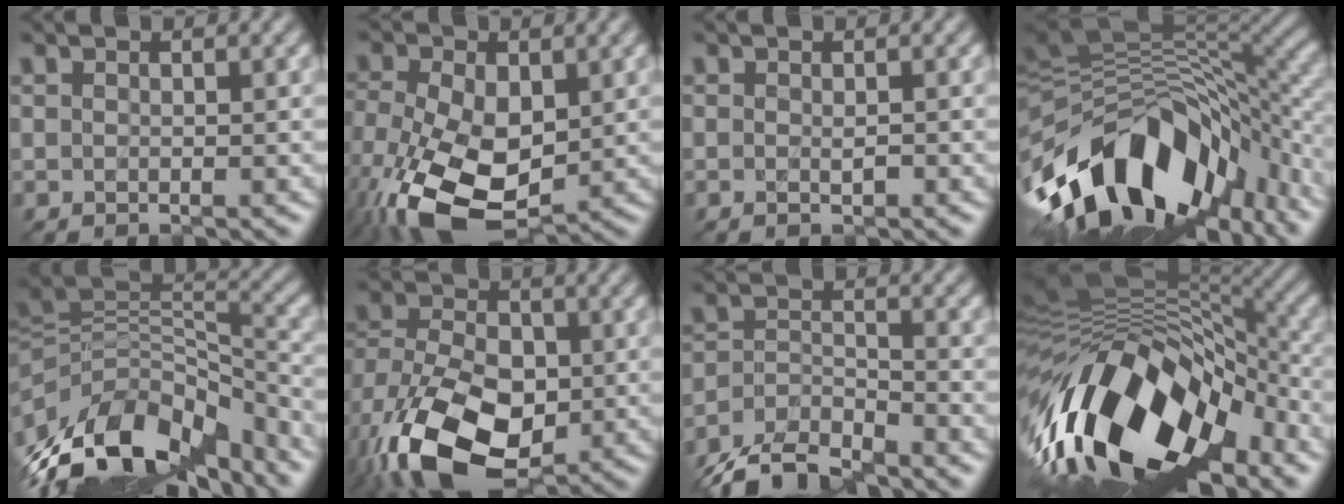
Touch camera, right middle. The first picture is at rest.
{"total": 11.6, "force": [-3.5, 6.6, 8.9], "torque": [-0.212, -0.031, -0.053]}
{"total": 0.0}
{"total": 14.3, "force": [-6.1, 8.3, 9.9], "torque": [-0.172, 0.013, -0.098]}
{"total": 12.7, "force": [-6.2, 7.3, 8.4], "torque": [-0.191, 0.005, -0.109]}
{"total": 14.0, "force": [-5.1, 9.1, 9.4], "torque": [-0.187, -0.010, -0.087]}
{"total": 6.4, "force": [-6.1, 1.4, 1.4], "torque": [-0.038, -0.011, -0.115]}
{"total": 16.3, "force": [-6.4, 7.6, 12.9], "torque": [-0.225, 0.002, -0.108]}